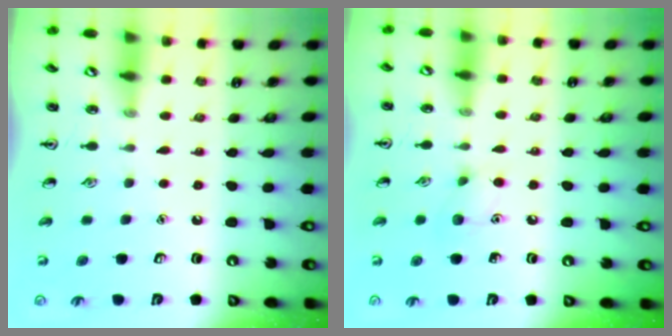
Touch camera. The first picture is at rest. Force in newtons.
{"total": 6.3, "press": 6.0, "slide": 1.7}